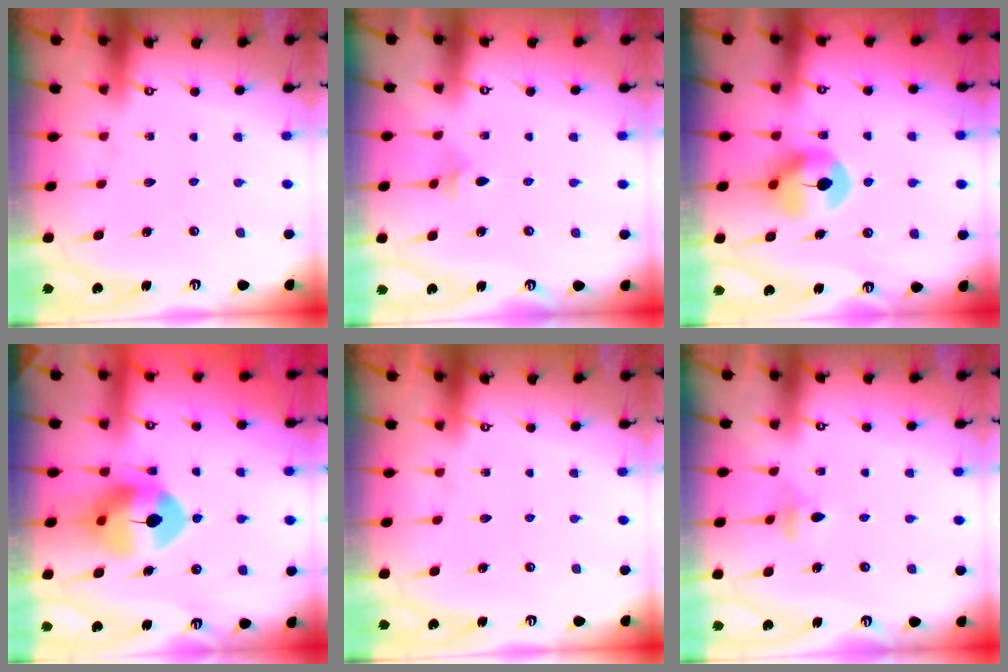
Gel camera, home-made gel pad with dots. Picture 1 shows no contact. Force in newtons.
{"total": 3.9, "press": 3.8, "slide": 1.1}
{"total": 8.0, "press": 8.0, "slide": 0.4}
{"total": 10.2, "press": 10.0, "slide": 1.6}
{"total": 0.0}
{"total": 5.1, "press": 4.9, "slide": 1.1}